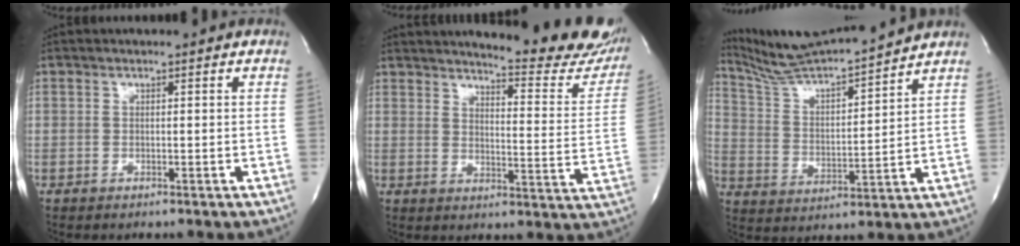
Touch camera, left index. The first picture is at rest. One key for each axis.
{"total": 19.9, "fx": 18.0, "fy": 2.7, "fz": 7.8, "tx": -0.095, "ty": -0.086, "tz": 0.204}
{"total": 15.4, "fx": 14.8, "fy": -0.9, "fz": 4.4, "tx": -0.095, "ty": -0.006, "tz": 0.255}